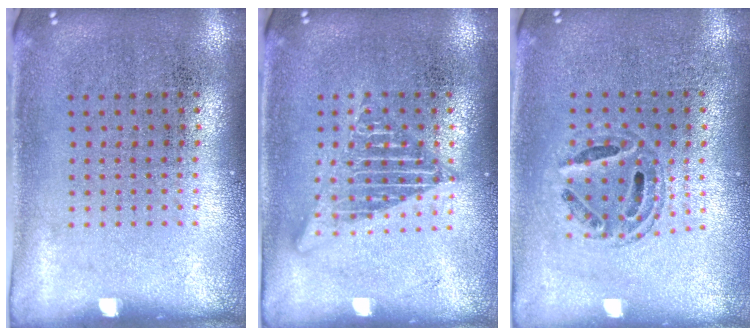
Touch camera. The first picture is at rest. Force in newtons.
{"total": 2.8, "press": 2.8, "slide": 0.3}
{"total": 0.7, "press": 0.7, "slide": 0.2}